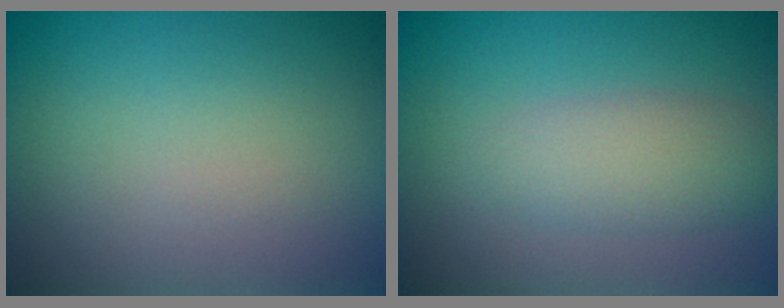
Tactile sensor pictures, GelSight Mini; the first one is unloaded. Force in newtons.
{"total": 2.9, "press": 2.9, "slide": 0.0}